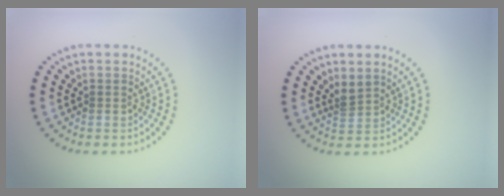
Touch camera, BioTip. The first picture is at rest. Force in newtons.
{"total": 1.7, "press": 1.2, "slide": 1.1}